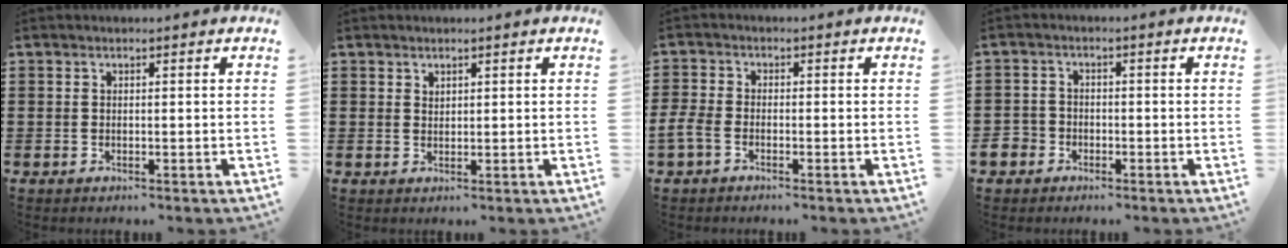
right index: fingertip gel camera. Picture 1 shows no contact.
{"total": 1.1, "force": [1.0, 0.5, 0.1], "torque": [-0.002, 0.002, 0.019]}
{"total": 2.7, "force": [-1.8, 1.2, 1.7], "torque": [-0.053, -0.005, -0.039]}
{"total": 3.0, "force": [-1.9, 2.3, 0.4], "torque": [-0.039, -0.006, -0.048]}